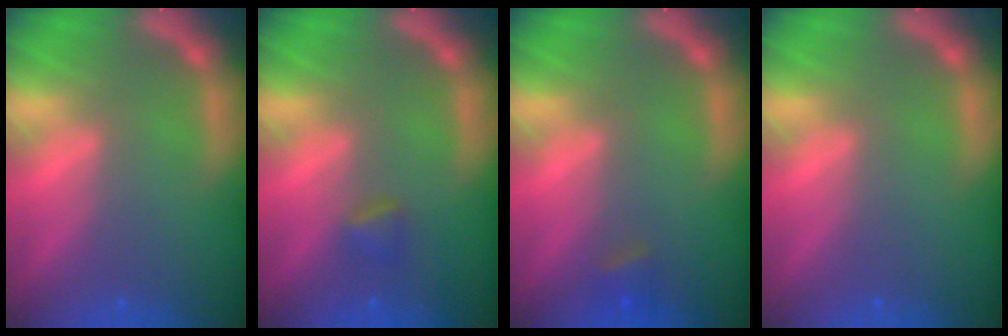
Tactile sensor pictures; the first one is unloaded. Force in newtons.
{"total": 1.4}
{"total": 1.4}
{"total": 0.0}